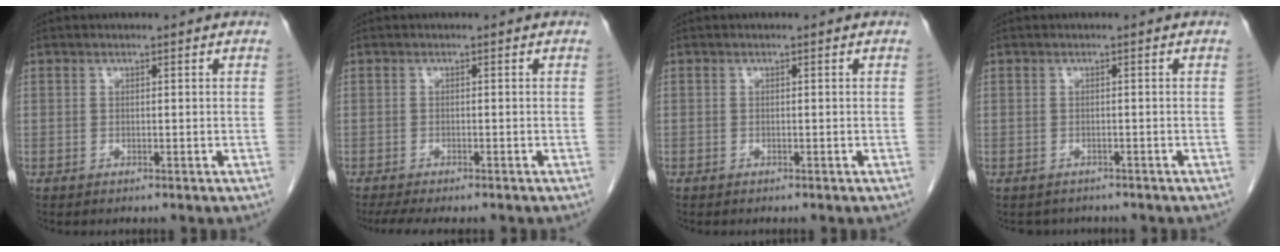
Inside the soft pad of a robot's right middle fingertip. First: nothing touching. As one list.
[{"total": 6.4, "force": [-5.3, 1.4, 3.3], "torque": [-0.044, -0.010, -0.079]}, {"total": 0.0}, {"total": 2.7, "force": [-2.4, 1.4, 0.0], "torque": [-0.003, 0.001, -0.033]}]